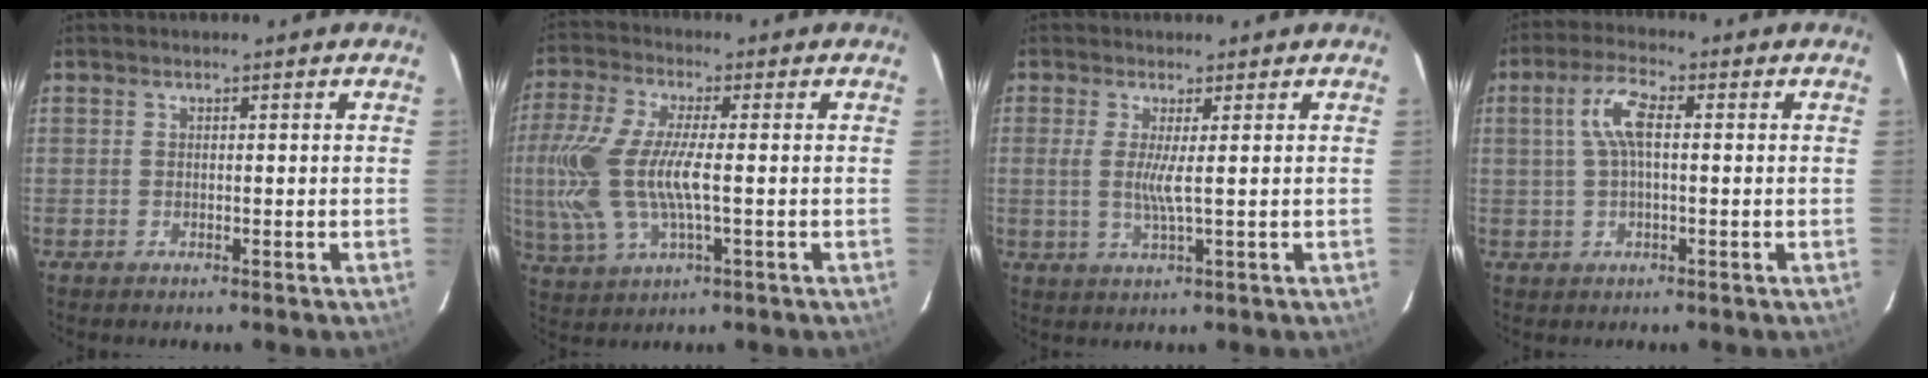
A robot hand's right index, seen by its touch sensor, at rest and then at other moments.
{"total": 15.4, "force": [-1.3, 5.5, 14.3], "torque": [-0.304, -0.008, -0.021]}
{"total": 3.5, "force": [0.4, -0.4, 3.5], "torque": [-0.070, -0.008, 0.002]}
{"total": 6.0, "force": [0.8, 2.0, 5.6], "torque": [-0.114, 0.014, 0.016]}